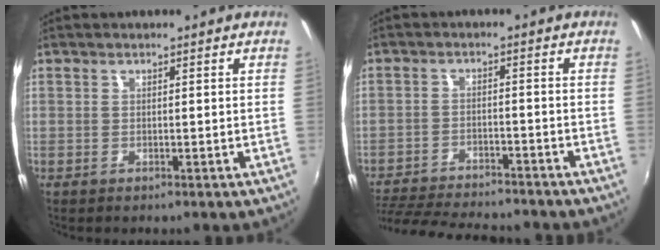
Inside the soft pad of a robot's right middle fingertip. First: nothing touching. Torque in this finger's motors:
{"motor_torque": [1.03, -1.11, 0.10, 0.06]}